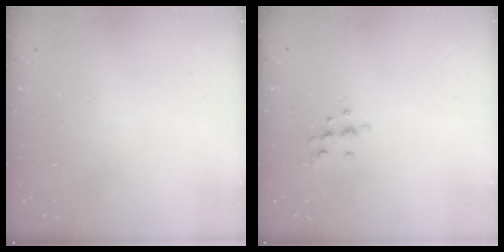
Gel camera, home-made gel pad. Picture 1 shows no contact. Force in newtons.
{"total": 7.0, "press": 7.0, "slide": 0.6}